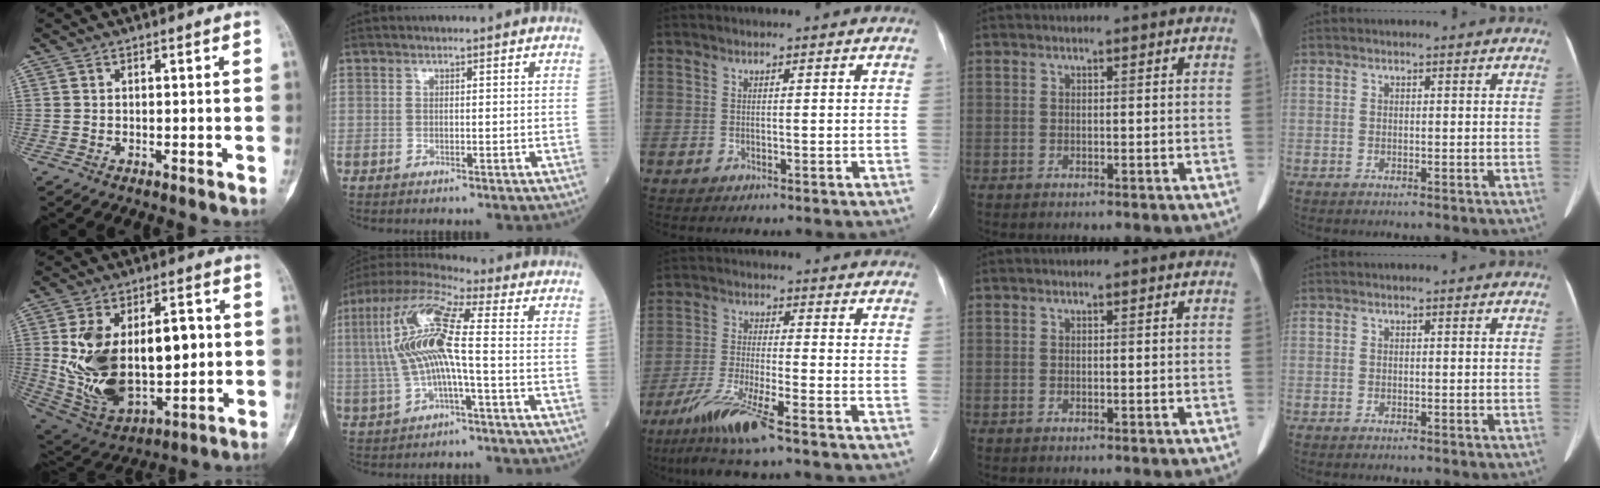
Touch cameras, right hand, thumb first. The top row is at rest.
{"thumb": {"total": 24.5, "force": [1.2, 14.0, 20.0], "torque": [-0.330, 0.002, 0.047]}, "index": {"total": 12.9, "force": [0.0, 1.7, 12.7], "torque": [-0.270, 0.025, -0.005]}, "middle": {"total": 10.3, "force": [-7.0, 0.1, 7.6], "torque": [-0.161, -0.035, -0.131]}}